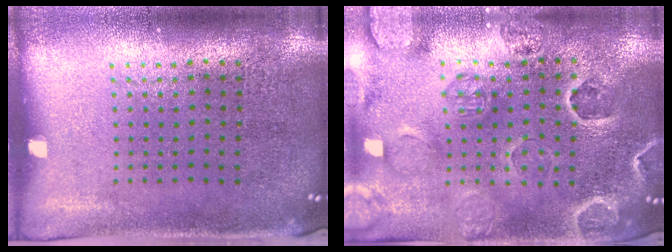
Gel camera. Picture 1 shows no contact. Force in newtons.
{"total": 2.8, "press": 2.7, "slide": 0.5}